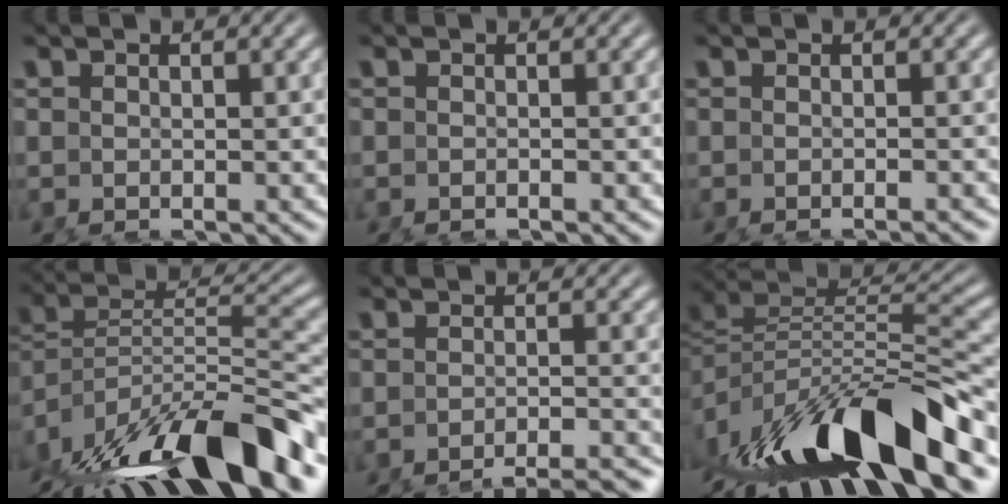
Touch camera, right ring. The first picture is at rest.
{"total": 0.7, "force": [-0.6, -0.3, 0.2], "torque": [-0.002, 0.000, -0.009]}
{"total": 1.5, "force": [-1.4, -0.3, 0.7], "torque": [-0.007, 0.002, -0.021]}
{"total": 13.0, "force": [-5.8, 7.5, 8.9], "torque": [-0.178, -0.045, -0.075]}
{"total": 8.3, "force": [-7.7, 1.3, 2.6], "torque": [-0.015, -0.013, -0.115]}
{"total": 14.1, "force": [-4.1, 7.8, 11.0], "torque": [-0.202, -0.035, -0.049]}